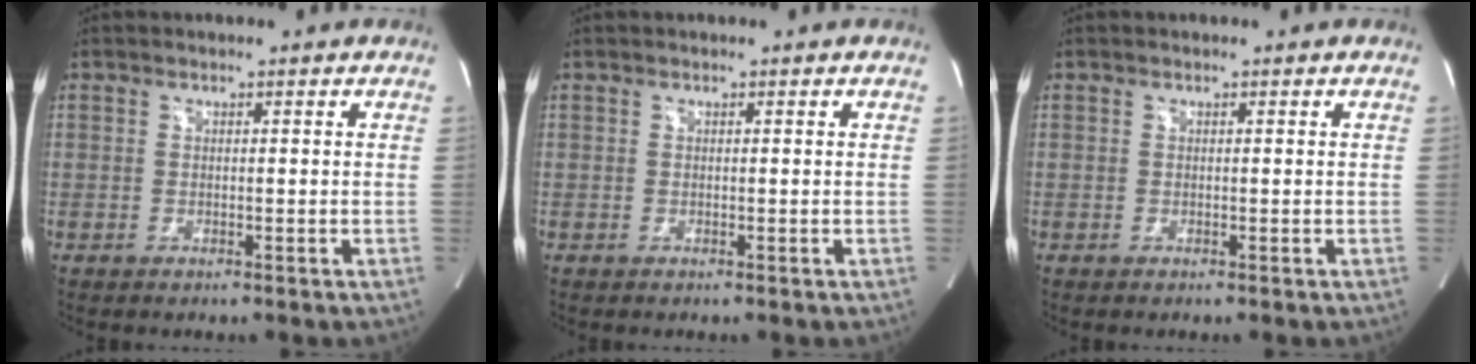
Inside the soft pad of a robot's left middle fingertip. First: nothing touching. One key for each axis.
{"total": 0.0}
{"total": 0.0}